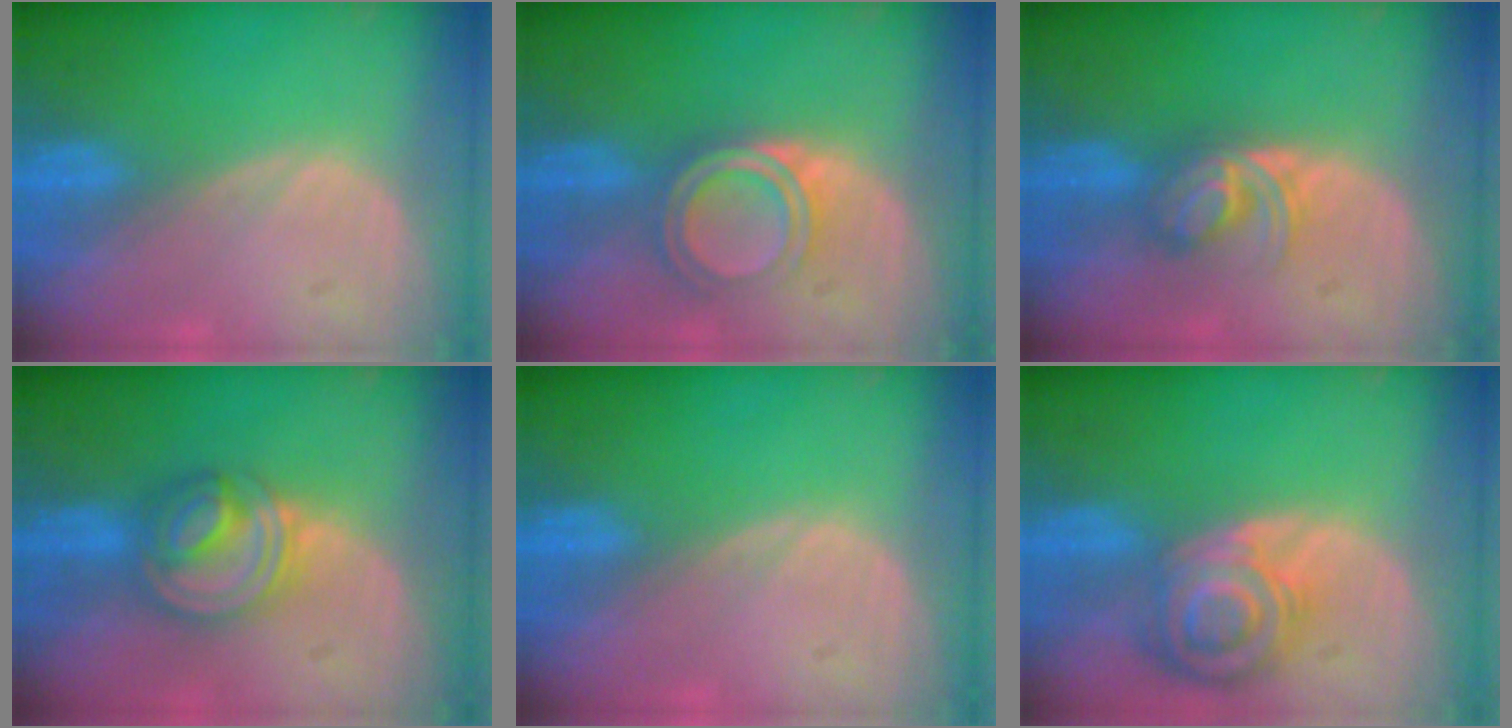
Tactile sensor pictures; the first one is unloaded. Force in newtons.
{"total": 5.3, "press": 4.9, "slide": 1.9}
{"total": 5.7, "press": 4.9, "slide": 2.9}
{"total": 7.4, "press": 6.5, "slide": 3.5}
{"total": 0.0}
{"total": 8.4, "press": 7.4, "slide": 3.9}